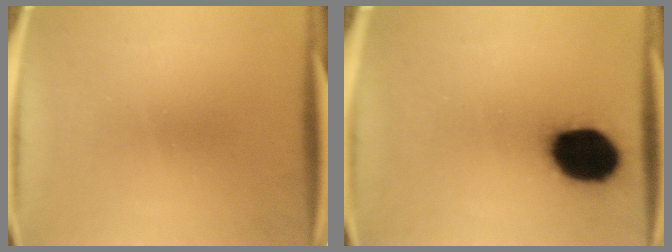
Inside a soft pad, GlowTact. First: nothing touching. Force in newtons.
{"total": 18.4}